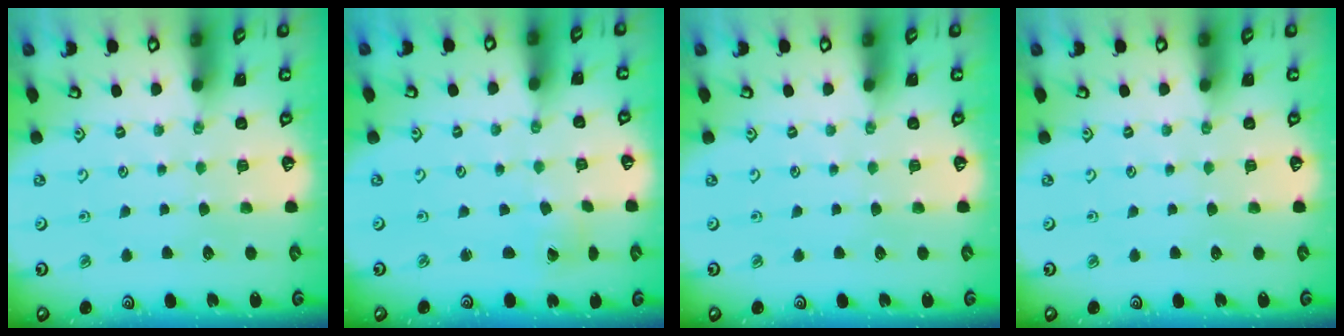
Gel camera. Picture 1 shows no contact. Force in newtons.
{"total": 1.5, "press": 1.5, "slide": 0.1}
{"total": 0.0}
{"total": 0.0}